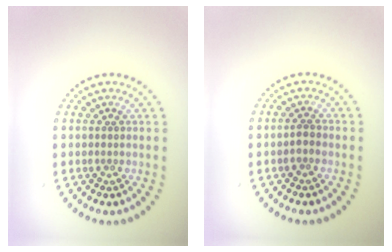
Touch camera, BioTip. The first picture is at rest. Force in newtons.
{"total": 1.0, "press": 0.9, "slide": 0.3}